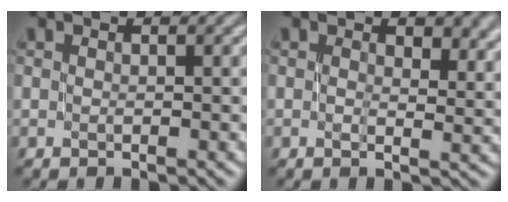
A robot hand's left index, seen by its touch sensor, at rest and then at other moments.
{"total": 4.4, "force": [1.4, 2.5, 3.4], "torque": [-0.041, 0.002, 0.015]}